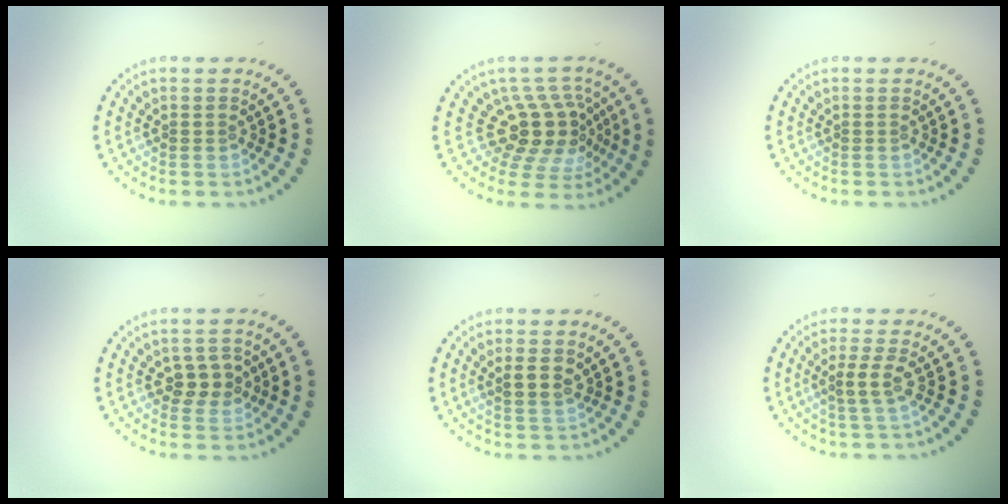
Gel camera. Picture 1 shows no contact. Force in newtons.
{"total": 4.5, "press": 3.4, "slide": 3.0}
{"total": 0.0}
{"total": 2.5, "press": 2.5, "slide": 0.6}
{"total": 1.5, "press": 1.4, "slide": 0.4}
{"total": 1.9, "press": 1.6, "slide": 1.0}